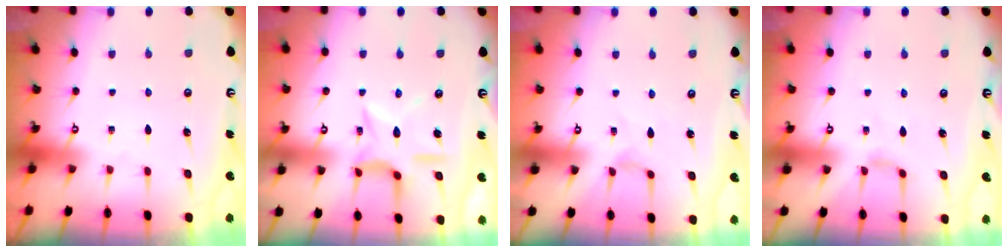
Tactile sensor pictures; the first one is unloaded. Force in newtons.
{"total": 11.2, "press": 11.2, "slide": 1.0}
{"total": 0.0}
{"total": 1.8, "press": 1.8, "slide": 0.4}